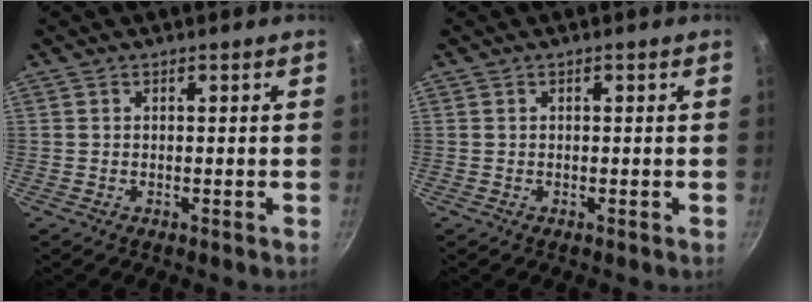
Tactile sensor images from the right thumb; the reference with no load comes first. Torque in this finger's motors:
{"motor_torque": [0.30, -0.40, 0.08, 0.36, 0.03]}